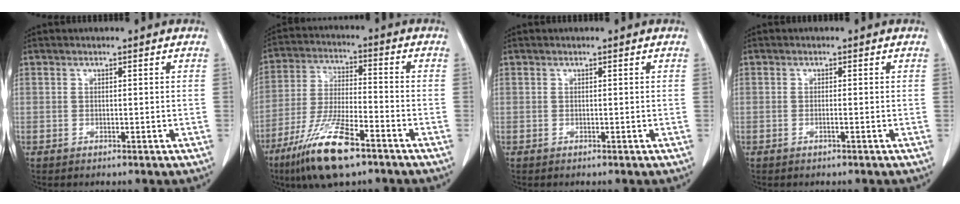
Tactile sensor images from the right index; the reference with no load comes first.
{"total": 13.4, "force": [-8.5, 2.4, 10.1], "torque": [-0.207, -0.028, -0.154]}
{"total": 0.0}
{"total": 0.7, "force": [-0.3, -0.1, 0.6], "torque": [-0.010, 0.001, -0.005]}